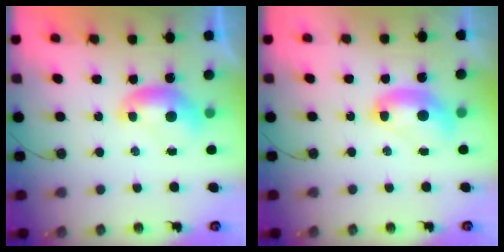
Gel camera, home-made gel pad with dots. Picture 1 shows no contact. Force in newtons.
{"total": 2.6, "press": 2.6, "slide": 0.1}